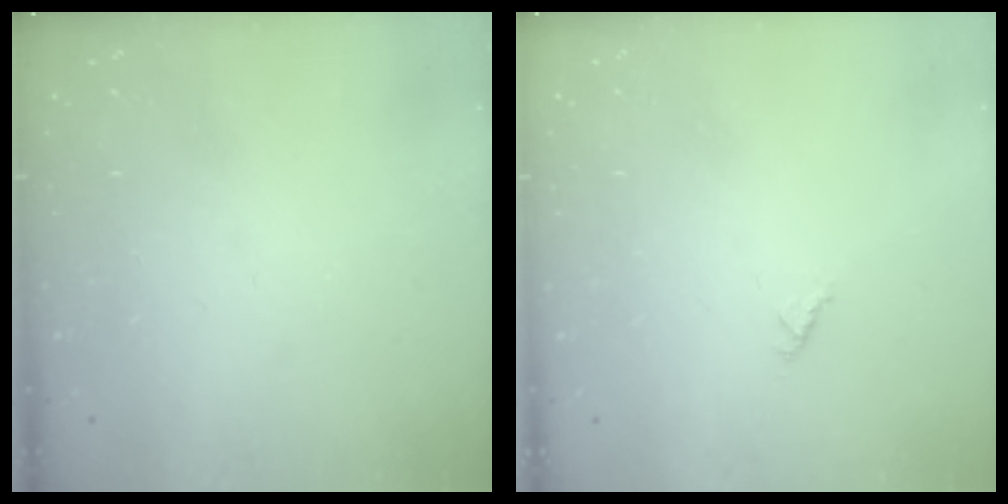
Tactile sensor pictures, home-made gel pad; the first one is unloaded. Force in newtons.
{"total": 0.6, "press": 0.6, "slide": 0.2}